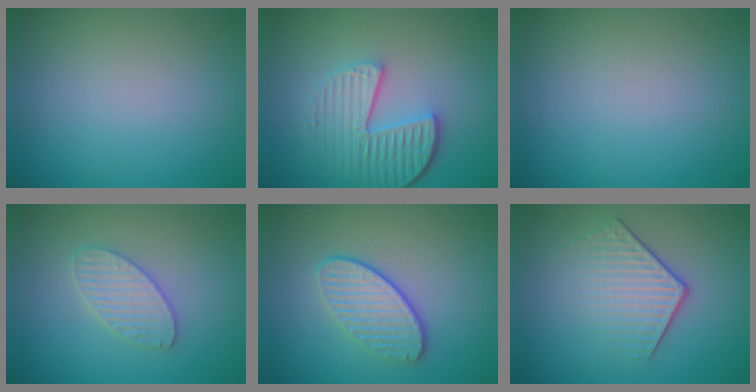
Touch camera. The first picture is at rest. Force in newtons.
{"total": 5.4, "press": 4.1, "slide": 3.5}
{"total": 0.0}
{"total": 3.0, "press": 3.0, "slide": 0.2}
{"total": 3.4, "press": 3.1, "slide": 1.4}
{"total": 4.2, "press": 2.9, "slide": 3.1}